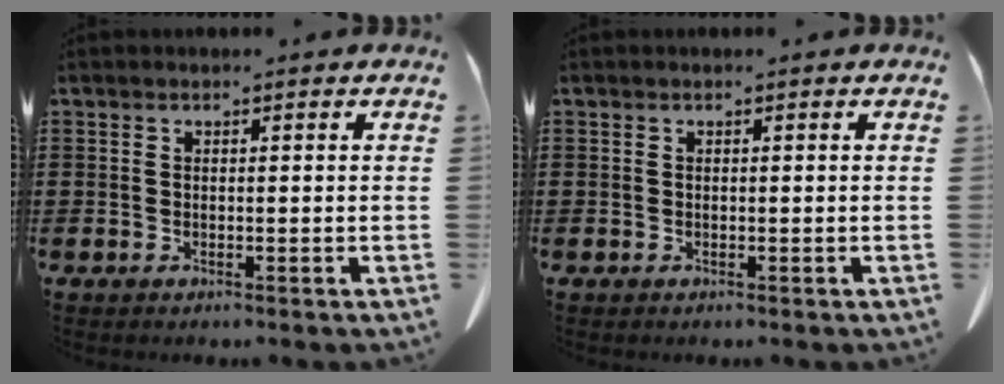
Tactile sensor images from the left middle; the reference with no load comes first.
{"total": 0.0}